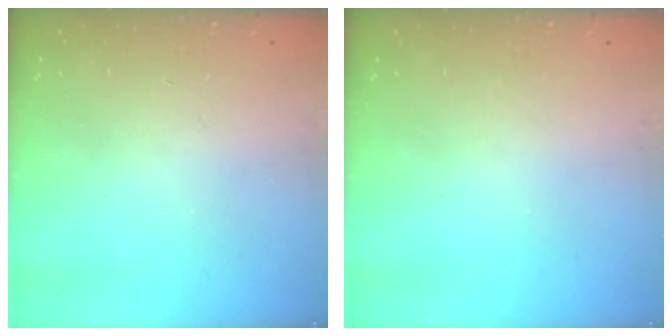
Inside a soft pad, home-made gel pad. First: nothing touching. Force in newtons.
{"total": 0.0}